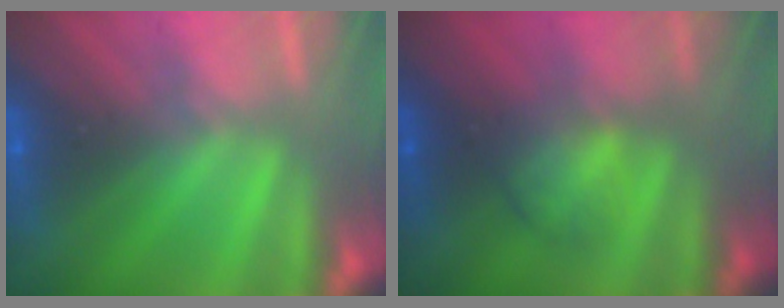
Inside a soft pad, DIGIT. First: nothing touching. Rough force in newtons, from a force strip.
{"total": 2.0}